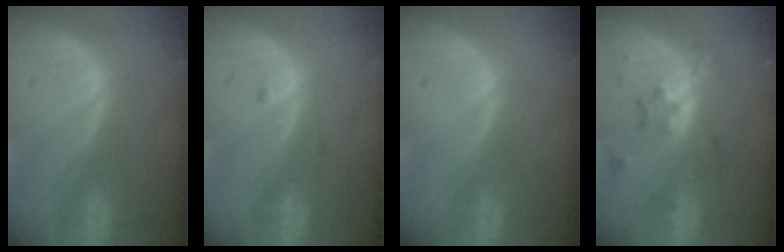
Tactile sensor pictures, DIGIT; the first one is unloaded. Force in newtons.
{"total": 0.8, "press": 0.8, "slide": 0.2}
{"total": 0.0}
{"total": 6.0, "press": 6.0, "slide": 0.6}